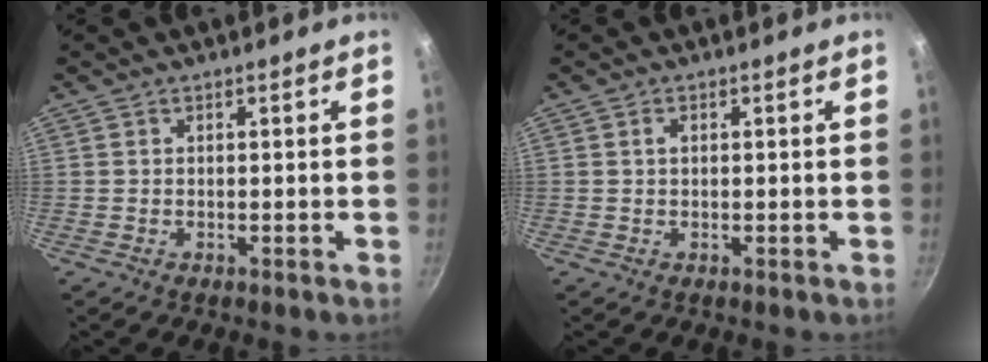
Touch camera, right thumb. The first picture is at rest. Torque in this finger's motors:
{"motor_torque": [-0.04, 1.04, 0.42, -0.19, 0.00]}